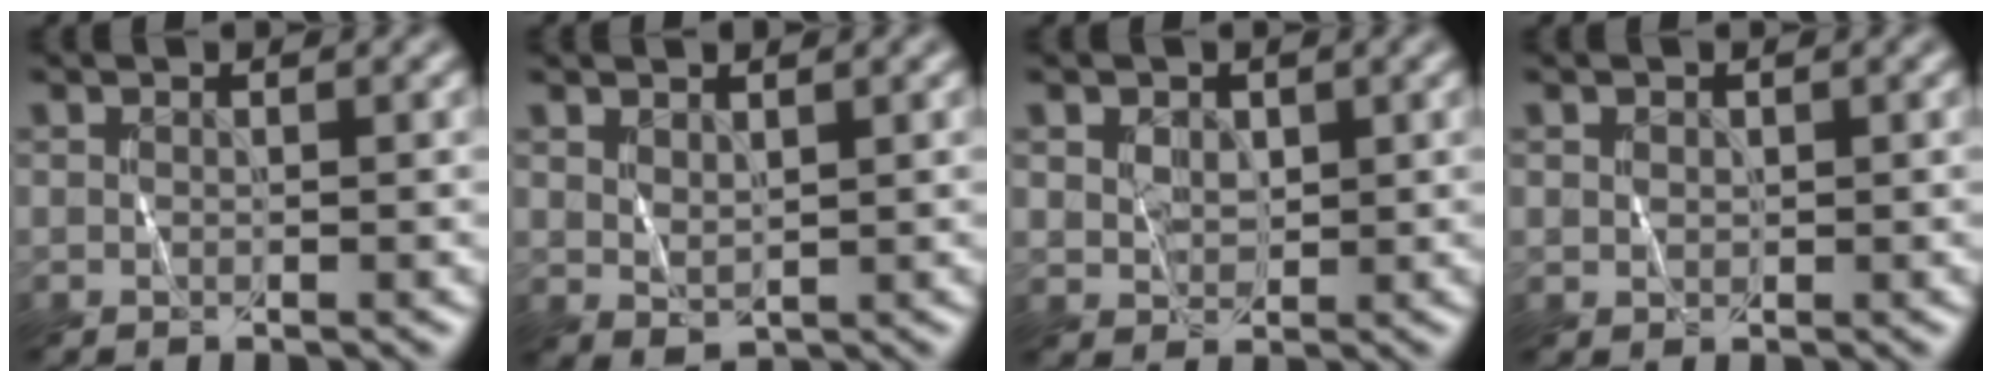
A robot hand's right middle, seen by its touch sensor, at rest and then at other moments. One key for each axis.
{"total": 1.5, "fx": 1.0, "fy": 0.7, "fz": 0.8, "tx": -0.019, "ty": -0.004, "tz": 0.027}
{"total": 2.3, "fx": 1.0, "fy": 1.7, "fz": 1.1, "tx": -0.030, "ty": -0.003, "tz": 0.024}
{"total": 0.9, "fx": 0.3, "fy": 0.7, "fz": 0.3, "tx": -0.005, "ty": -0.003, "tz": 0.009}